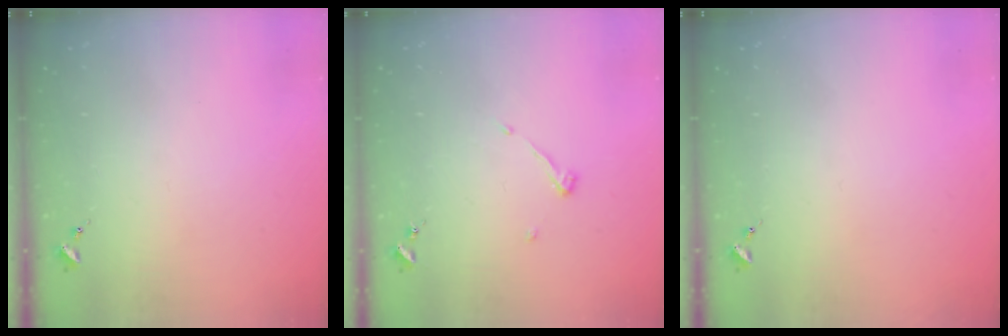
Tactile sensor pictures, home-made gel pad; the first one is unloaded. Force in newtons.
{"total": 3.8, "press": 3.8, "slide": 0.6}
{"total": 0.0}